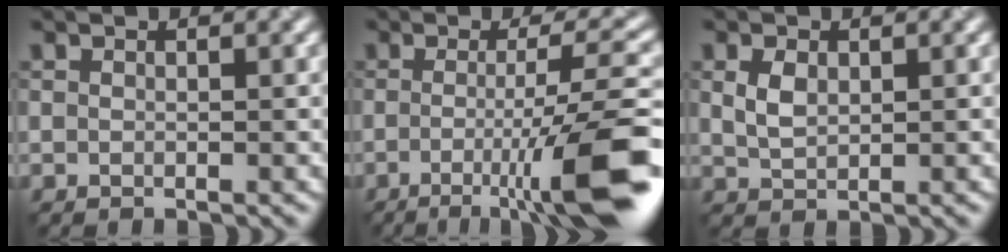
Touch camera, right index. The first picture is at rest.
{"total": 10.7, "force": [-3.1, 2.2, 10.0], "torque": [-0.115, 0.000, -0.045]}
{"total": 1.6, "force": [0.1, 1.1, 1.1], "torque": [-0.027, 0.006, 0.015]}